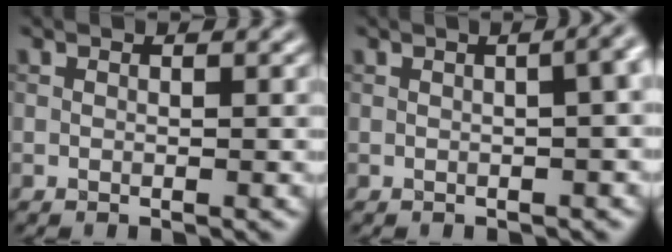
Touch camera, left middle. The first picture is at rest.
{"total": 5.9, "force": [0.6, 3.3, 4.9], "torque": [-0.013, 0.029, -0.014]}